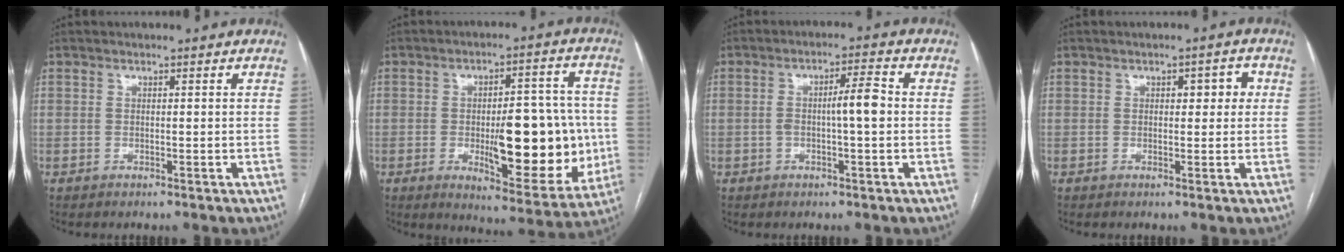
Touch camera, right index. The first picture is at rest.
{"total": 17.3, "force": [-2.5, 5.9, 16.1], "torque": [-0.212, 0.006, -0.021]}
{"total": 5.0, "force": [-0.2, 0.6, 5.0], "torque": [-0.085, 0.015, -0.002]}
{"total": 3.1, "force": [0.8, 1.5, 2.5], "torque": [-0.028, 0.014, 0.009]}